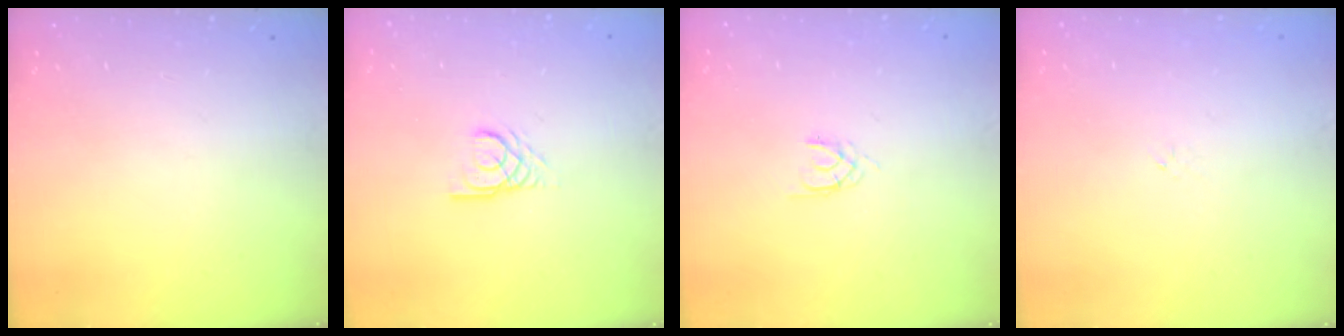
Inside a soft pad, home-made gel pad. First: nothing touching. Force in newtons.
{"total": 3.1, "press": 3.1, "slide": 0.1}
{"total": 1.3, "press": 1.2, "slide": 0.3}
{"total": 0.7, "press": 0.5, "slide": 0.4}